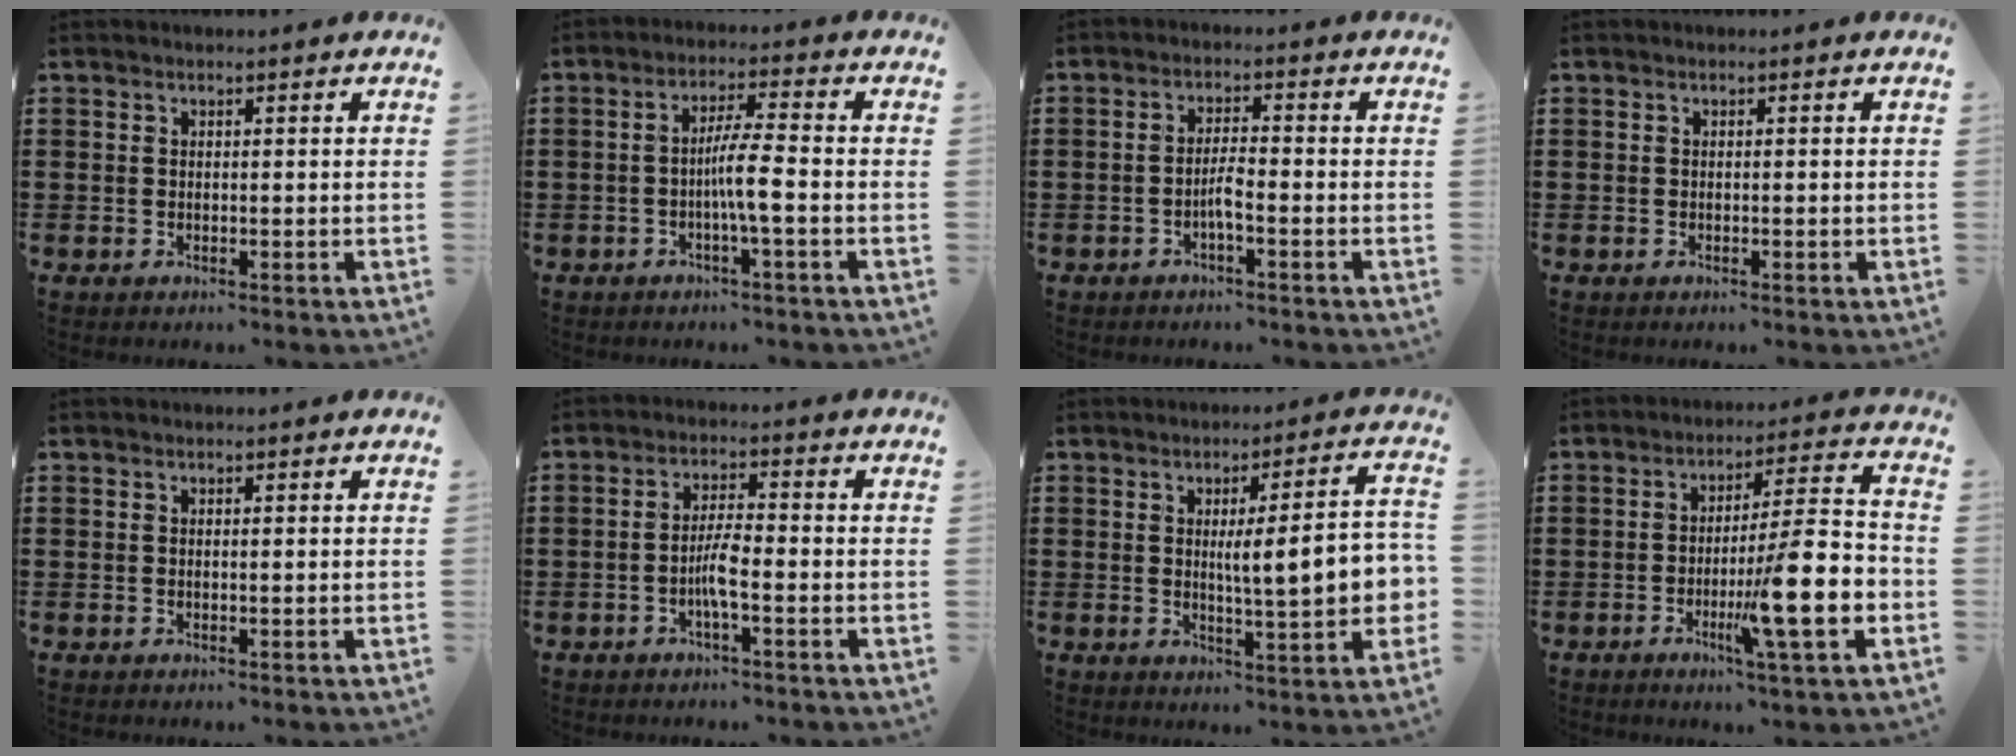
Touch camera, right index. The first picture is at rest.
{"total": 5.3, "force": [-1.3, 0.0, 5.2], "torque": [-0.092, -0.003, -0.028]}
{"total": 2.7, "force": [-1.2, 0.3, 2.4], "torque": [-0.051, 0.000, -0.023]}
{"total": 0.0}
{"total": 0.0}
{"total": 4.1, "force": [-1.3, 0.6, 3.9], "torque": [-0.082, -0.003, -0.028]}
{"total": 9.9, "force": [0.3, 1.6, 9.8], "torque": [-0.150, -0.007, -0.003]}
{"total": 13.4, "force": [-4.6, 1.6, 12.5], "torque": [-0.199, -0.010, -0.080]}